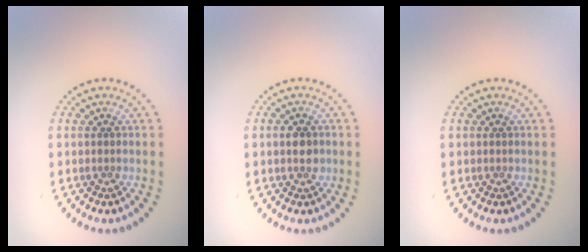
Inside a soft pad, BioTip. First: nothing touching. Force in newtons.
{"total": 2.2, "press": 2.2, "slide": 0.1}
{"total": 0.0}